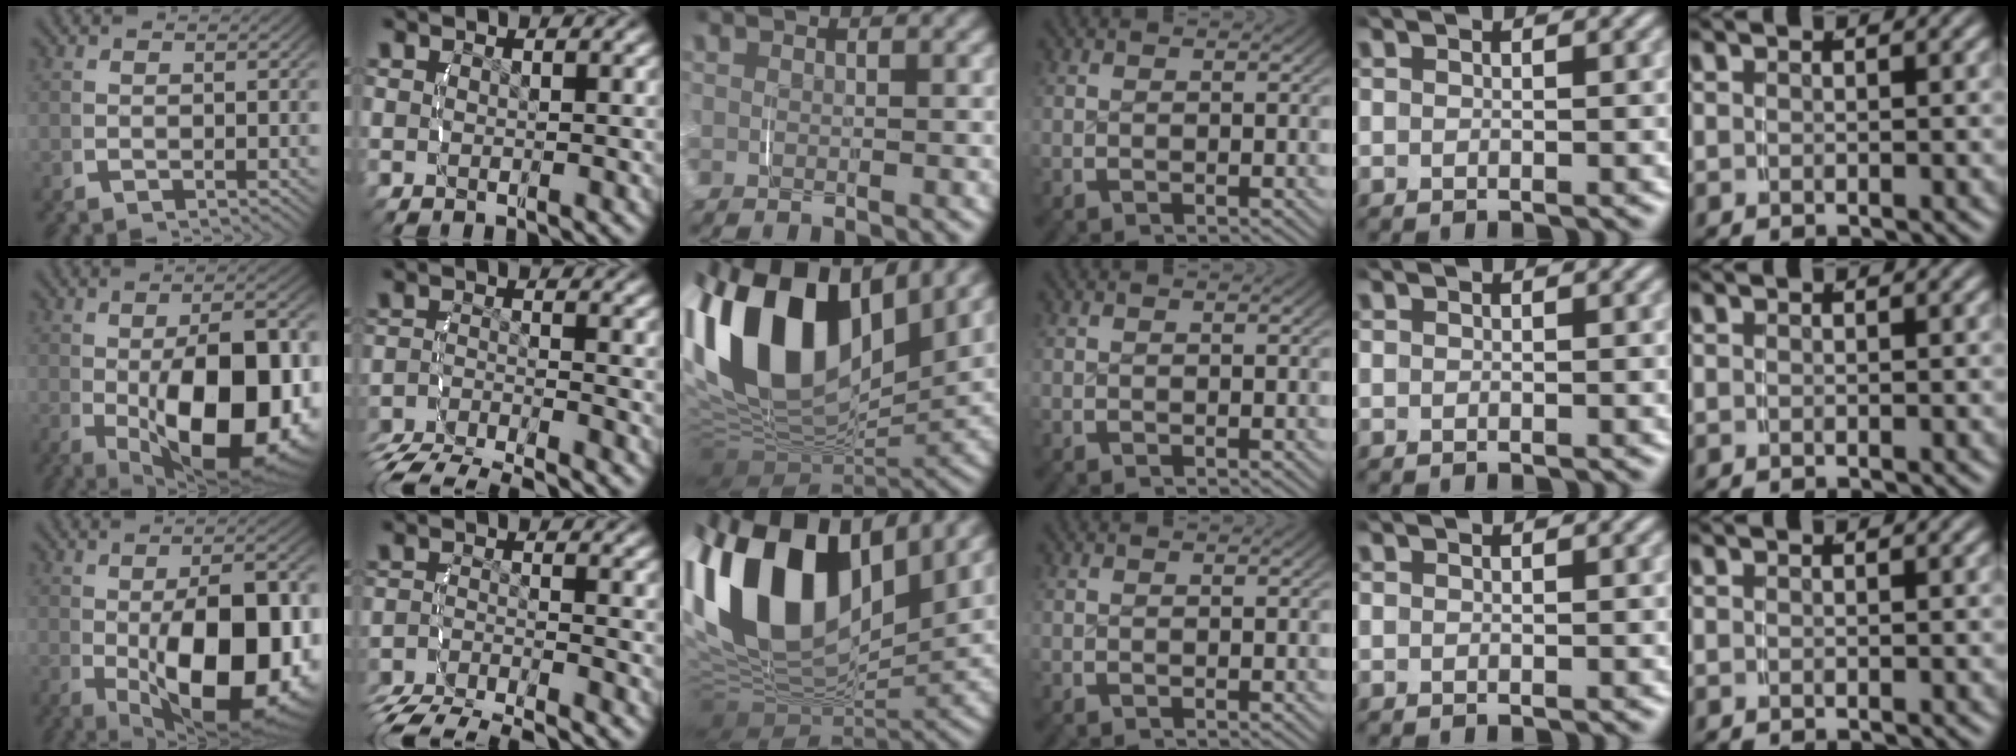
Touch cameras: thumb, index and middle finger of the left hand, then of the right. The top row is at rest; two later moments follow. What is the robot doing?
{"motion": "grasp_and_lifting", "object": "velcro strap"}